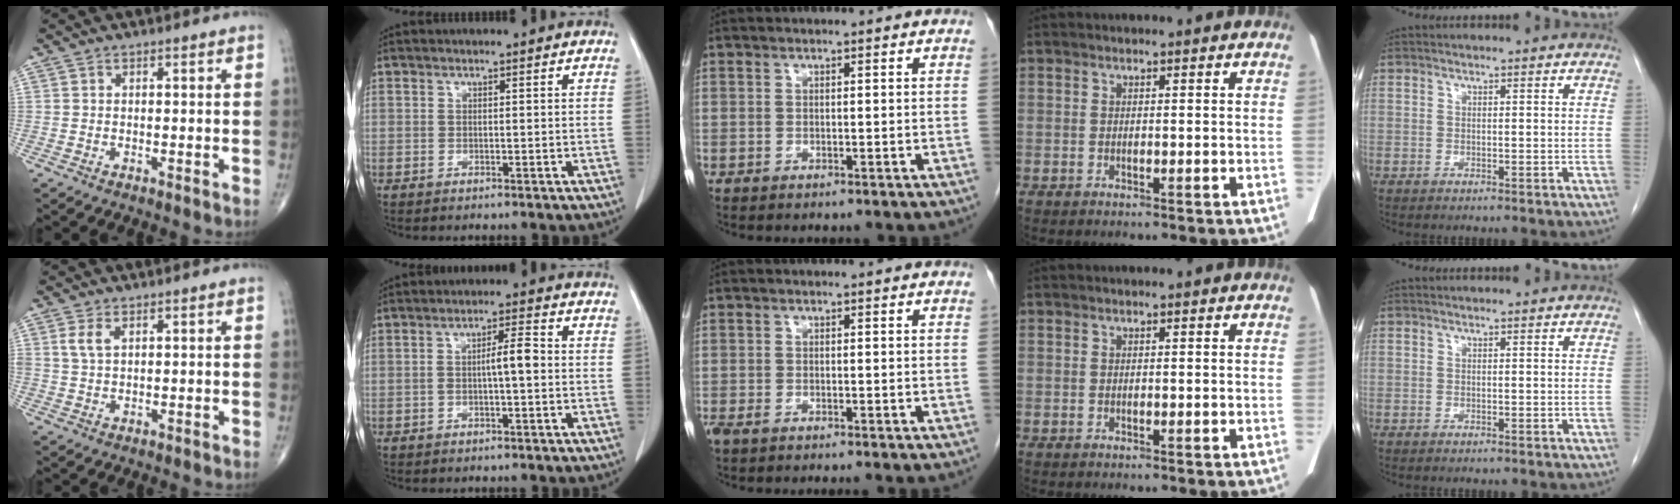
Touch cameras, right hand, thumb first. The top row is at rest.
{"thumb": {"total": 3.1, "force": [1.3, 1.6, 2.4], "torque": [-0.050, 0.003, 0.030]}, "index": {"total": 3.9, "force": [-0.4, 0.6, 3.9], "torque": [-0.066, 0.011, -0.007]}, "middle": {"total": 2.0, "force": [-1.5, 0.5, 1.2], "torque": [-0.024, -0.005, -0.025]}}